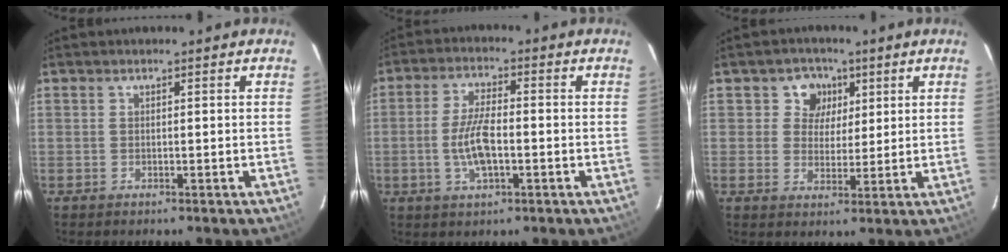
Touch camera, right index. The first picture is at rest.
{"total": 7.5, "force": [-1.7, 2.7, 6.8], "torque": [-0.140, 0.000, -0.033]}
{"total": 5.6, "force": [2.0, 5.1, 1.1], "torque": [-0.008, 0.005, 0.030]}